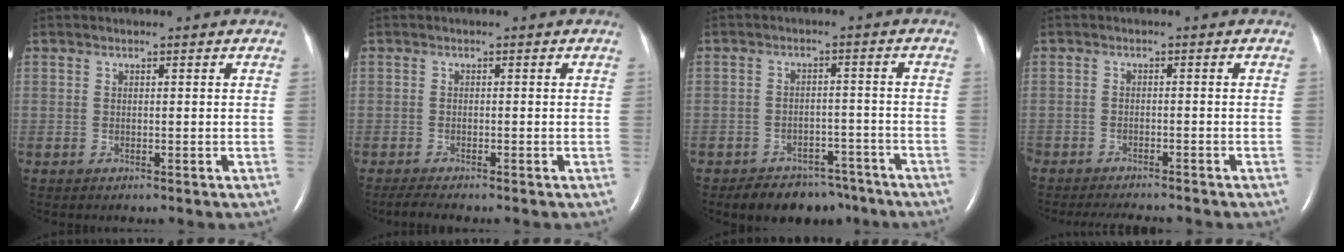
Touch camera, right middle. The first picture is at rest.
{"total": 2.2, "force": [-1.9, -0.1, 1.1], "torque": [-0.030, -0.008, -0.033]}
{"total": 9.2, "force": [-7.6, 4.7, 2.2], "torque": [-0.017, 0.010, -0.102]}
{"total": 6.7, "force": [-6.2, 1.1, 2.5], "torque": [-0.031, -0.010, -0.088]}